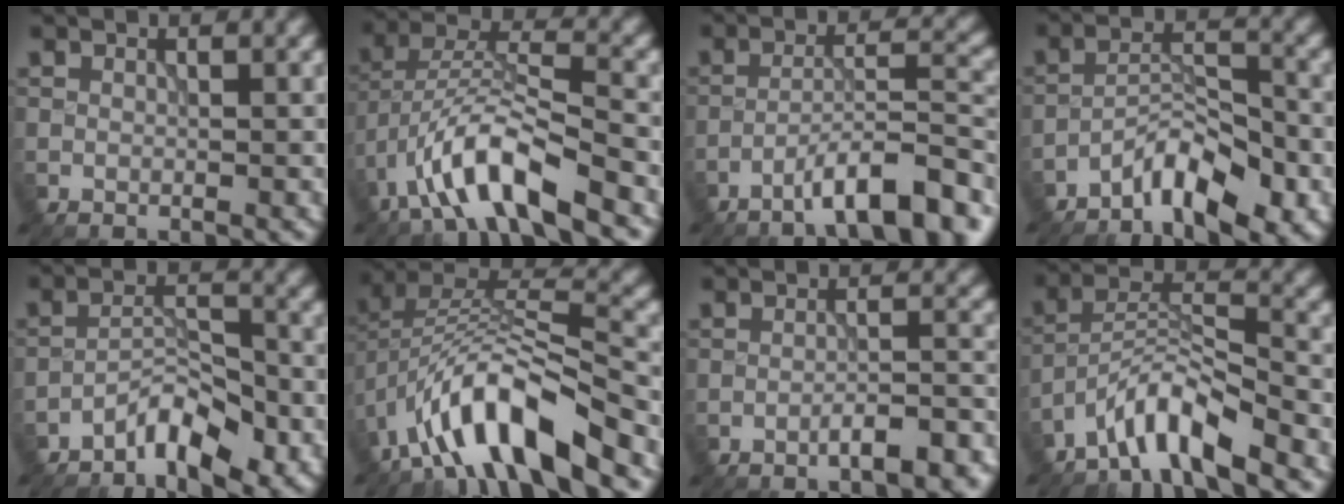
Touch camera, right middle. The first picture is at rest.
{"total": 9.1, "force": [-5.3, 2.6, 6.9], "torque": [-0.123, 0.013, -0.098]}
{"total": 8.2, "force": [-5.6, 1.7, 5.8], "torque": [-0.085, 0.015, -0.088]}
{"total": 5.4, "force": [-3.9, 1.5, 3.4], "torque": [-0.055, 0.007, -0.071]}
{"total": 4.2, "force": [-3.0, 1.3, 2.6], "torque": [-0.041, 0.008, -0.060]}
{"total": 10.4, "force": [-6.1, 3.3, 7.8], "torque": [-0.127, 0.013, -0.113]}
{"total": 5.0, "force": [-3.2, 1.3, 3.6], "torque": [-0.042, 0.012, -0.044]}
{"total": 5.7, "force": [-4.6, 1.0, 3.2], "torque": [-0.053, 0.009, -0.089]}